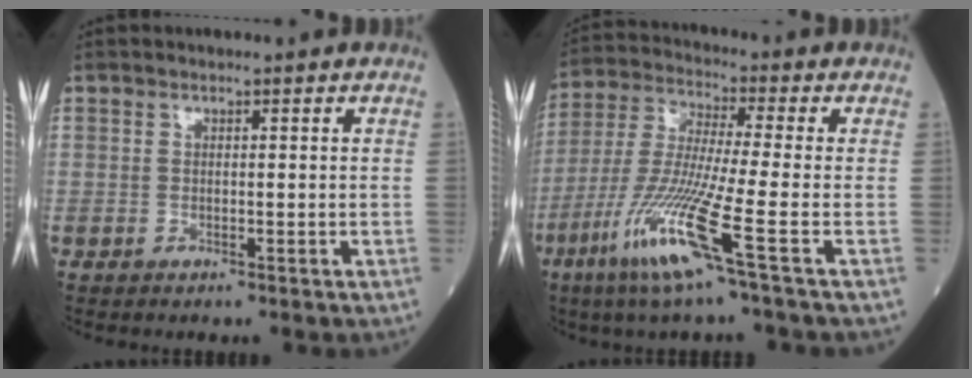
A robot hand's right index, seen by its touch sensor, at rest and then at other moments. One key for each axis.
{"total": 13.1, "fx": -6.2, "fy": -1.2, "fz": 11.5, "tx": -0.244, "ty": -0.031, "tz": -0.125}